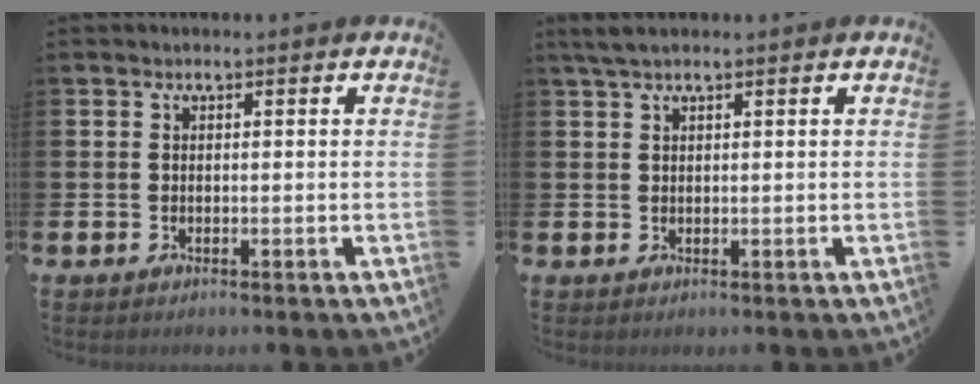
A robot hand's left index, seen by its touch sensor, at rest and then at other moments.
{"total": 3.1, "force": [2.2, 0.5, 2.1], "torque": [-0.049, 0.003, 0.041]}